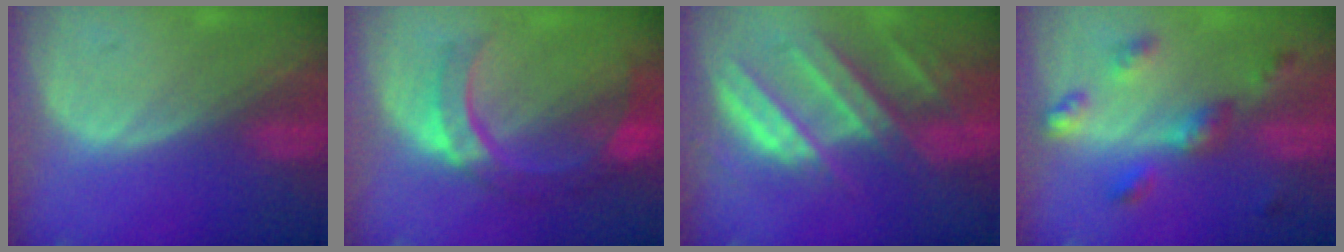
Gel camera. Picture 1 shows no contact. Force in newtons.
{"total": 8.7, "press": 8.0, "slide": 3.2}
{"total": 10.1, "press": 9.0, "slide": 4.7}
{"total": 5.8, "press": 5.7, "slide": 1.2}